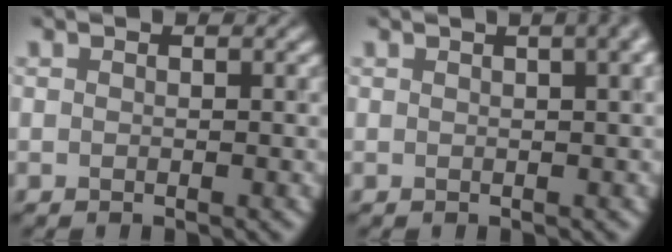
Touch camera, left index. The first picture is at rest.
{"total": 9.1, "force": [3.6, 4.8, 6.8], "torque": [-0.008, 0.060, 0.001]}